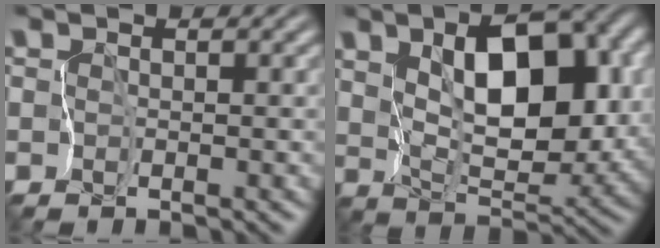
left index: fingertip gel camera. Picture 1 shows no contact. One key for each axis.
{"total": 8.9, "fx": 2.8, "fy": 4.5, "fz": 7.2, "tx": -0.113, "ty": -0.001, "tz": 0.054}